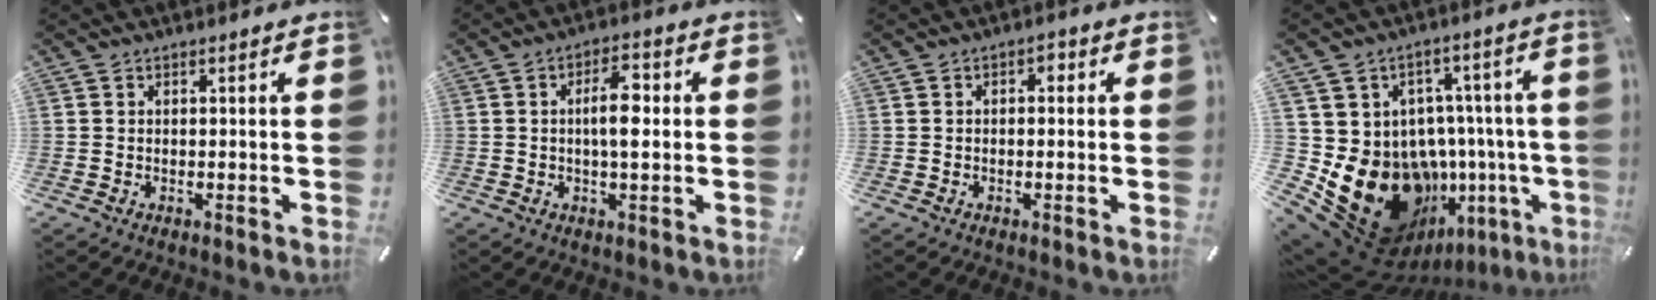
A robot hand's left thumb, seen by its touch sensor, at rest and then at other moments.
{"total": 7.7, "force": [0.4, 3.0, 7.0], "torque": [-0.123, 0.006, 0.000]}
{"total": 1.6, "force": [-0.5, 1.0, 1.2], "torque": [-0.024, 0.010, -0.013]}
{"total": 23.0, "force": [-7.4, 16.9, 13.9], "torque": [-0.231, 0.008, -0.071]}